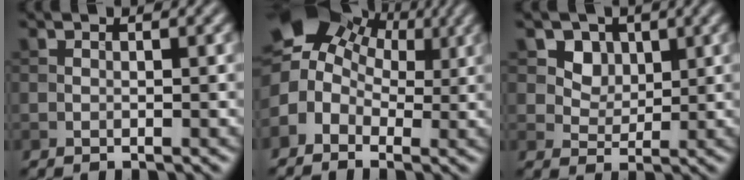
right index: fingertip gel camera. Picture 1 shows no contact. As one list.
[{"total": 8.0, "force": [1.8, 6.2, 4.8], "torque": [-0.083, 0.021, 0.015]}, {"total": 3.4, "force": [1.5, 2.8, 1.4], "torque": [-0.028, -0.017, 0.040]}]